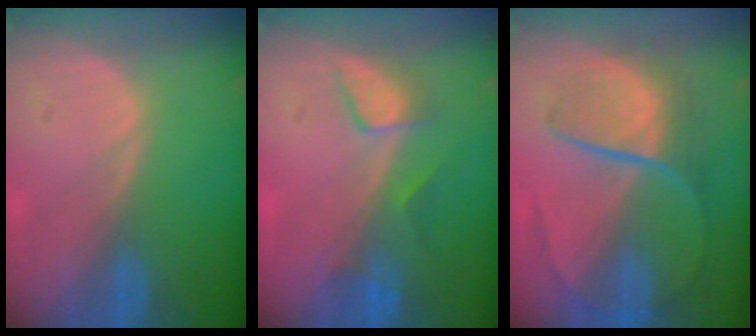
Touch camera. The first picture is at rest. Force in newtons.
{"total": 3.4, "press": 3.4, "slide": 0.3}
{"total": 8.8, "press": 7.5, "slide": 4.6}